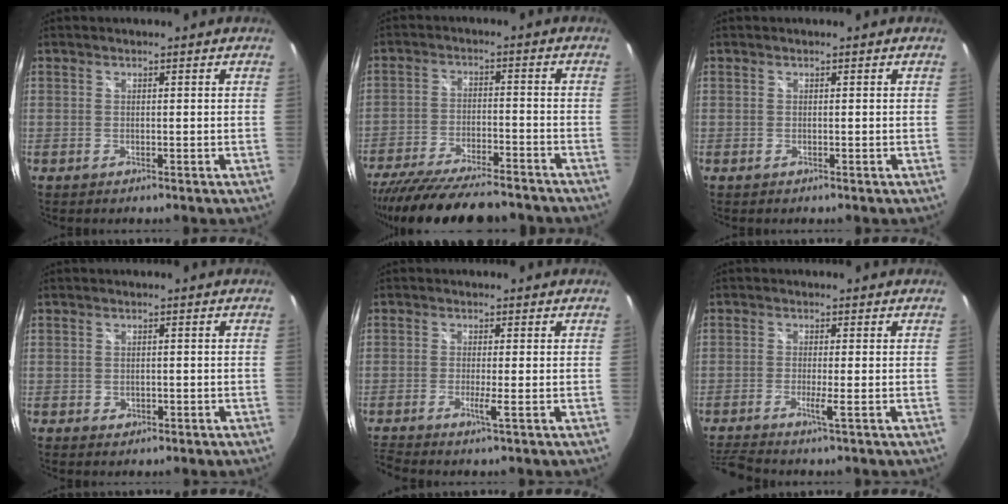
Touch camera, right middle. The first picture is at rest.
{"total": 20.5, "force": [-17.5, 4.4, 9.6], "torque": [-0.189, -0.043, -0.265]}
{"total": 0.0}
{"total": 1.5, "force": [-0.5, 1.2, 0.7], "torque": [-0.010, -0.004, -0.008]}
{"total": 3.4, "force": [-1.8, -1.0, 2.7], "torque": [-0.066, -0.012, -0.042]}
{"total": 5.1, "force": [-3.5, -0.9, 3.6], "torque": [-0.085, -0.018, -0.069]}